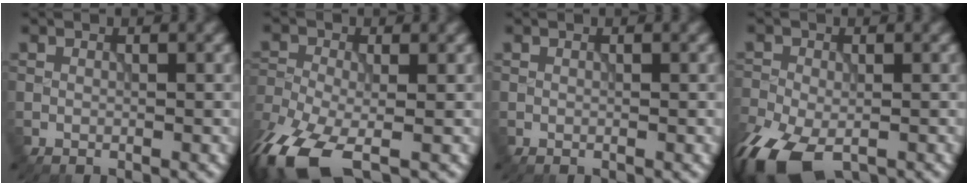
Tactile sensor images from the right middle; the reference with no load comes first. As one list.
[{"total": 8.9, "force": [-5.7, 3.6, 5.8], "torque": [-0.131, -0.027, -0.116]}, {"total": 0.0}, {"total": 9.4, "force": [-5.7, 4.6, 5.9], "torque": [-0.128, -0.041, -0.101]}]